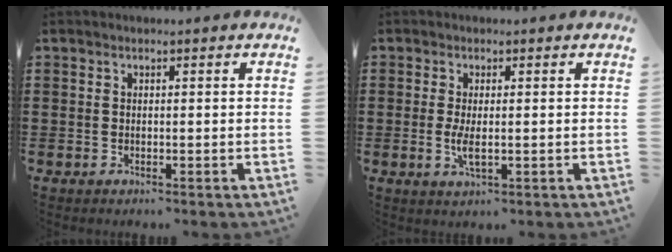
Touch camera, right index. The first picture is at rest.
{"total": 3.1, "force": [-0.2, 0.8, 3.0], "torque": [-0.062, -0.005, -0.006]}